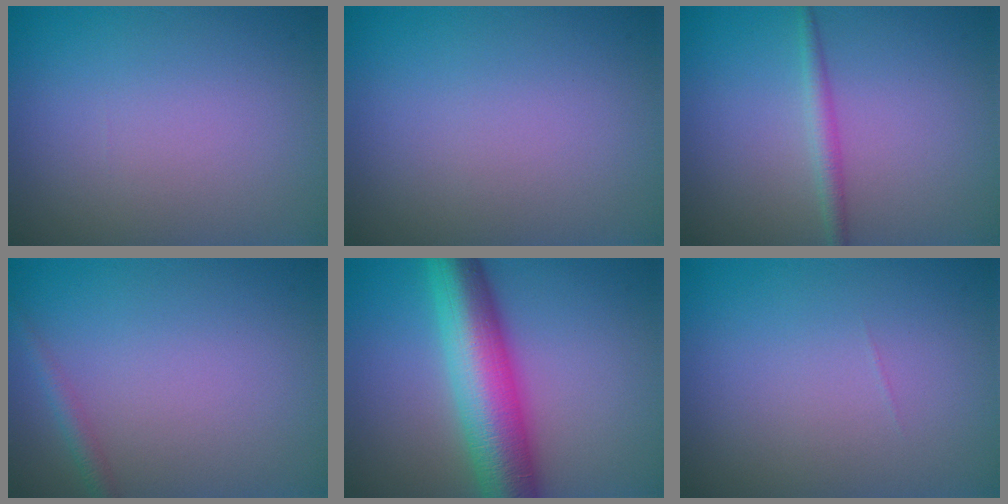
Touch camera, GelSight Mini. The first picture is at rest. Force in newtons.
{"total": 0.0}
{"total": 1.7, "press": 1.7, "slide": 0.1}
{"total": 1.3, "press": 1.3, "slide": 0.1}
{"total": 9.7, "press": 9.7, "slide": 0.2}
{"total": 0.0}